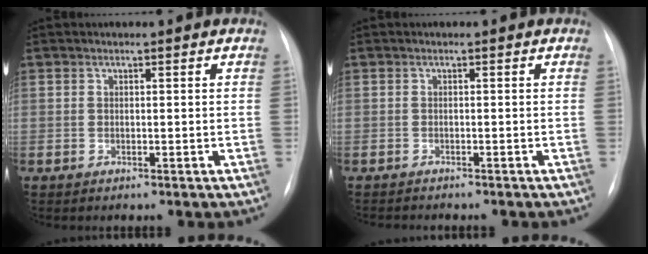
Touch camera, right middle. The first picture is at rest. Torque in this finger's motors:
{"motor_torque": [0.24, -0.45, 0.09, 0.03]}